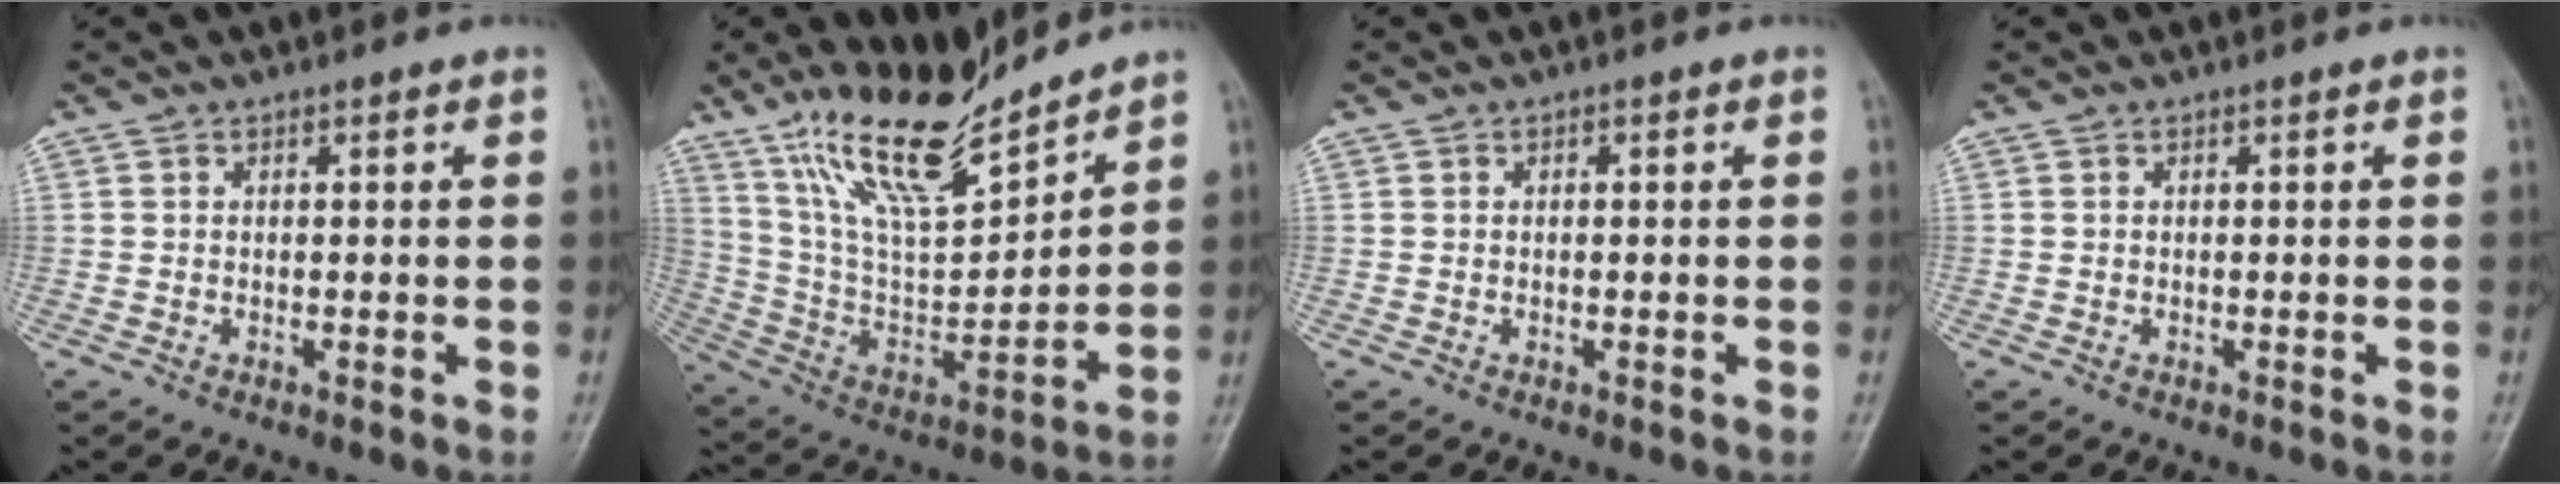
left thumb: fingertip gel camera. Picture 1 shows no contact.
{"total": 17.8, "force": [14.5, 4.5, 9.3], "torque": [-0.140, -0.077, 0.279]}
{"total": 0.0}
{"total": 0.0}